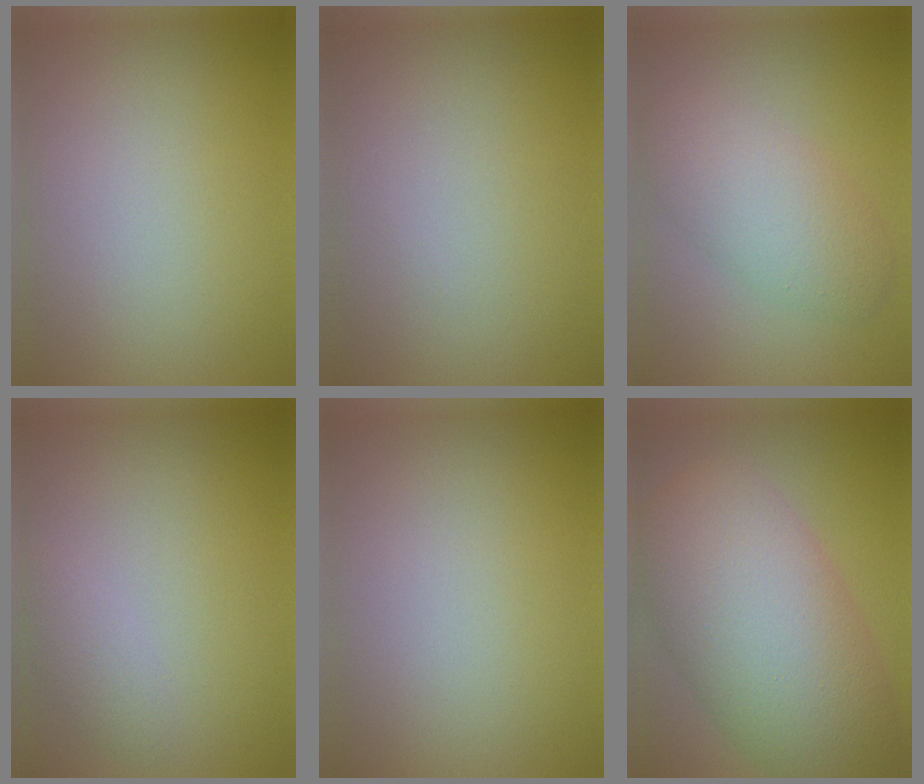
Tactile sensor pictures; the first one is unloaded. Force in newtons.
{"total": 0.0}
{"total": 4.6, "press": 4.5, "slide": 0.6}
{"total": 1.4, "press": 1.4, "slide": 0.1}
{"total": 0.0}
{"total": 12.7, "press": 12.7, "slide": 0.5}